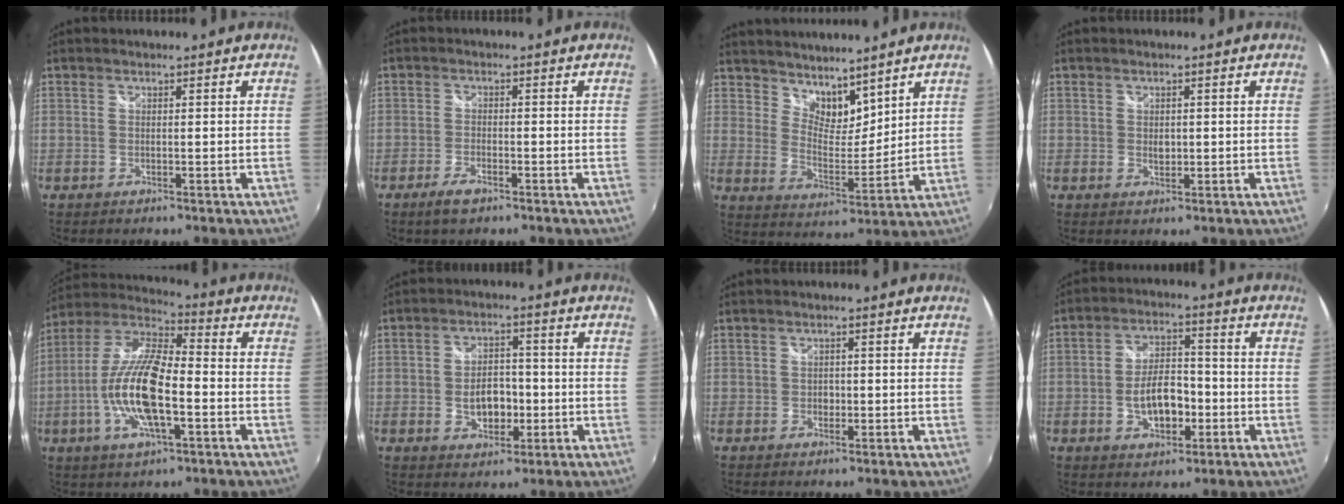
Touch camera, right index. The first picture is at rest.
{"total": 3.6, "force": [-2.6, 1.3, 2.2], "torque": [-0.057, -0.005, -0.050]}
{"total": 8.3, "force": [7.0, 3.7, 2.7], "torque": [-0.034, 0.000, 0.128]}
{"total": 1.6, "force": [0.1, 1.4, 0.9], "torque": [-0.013, 0.000, 0.001]}
{"total": 16.3, "force": [-4.2, 5.4, 14.8], "torque": [-0.299, -0.003, -0.086]}
{"total": 7.1, "force": [-1.5, 4.8, 5.0], "torque": [-0.090, 0.010, -0.016]}
{"total": 1.4, "force": [-0.3, 1.3, 0.4], "torque": [-0.006, 0.000, -0.004]}
{"total": 8.8, "force": [-2.6, 4.8, 6.9], "torque": [-0.127, 0.014, -0.034]}